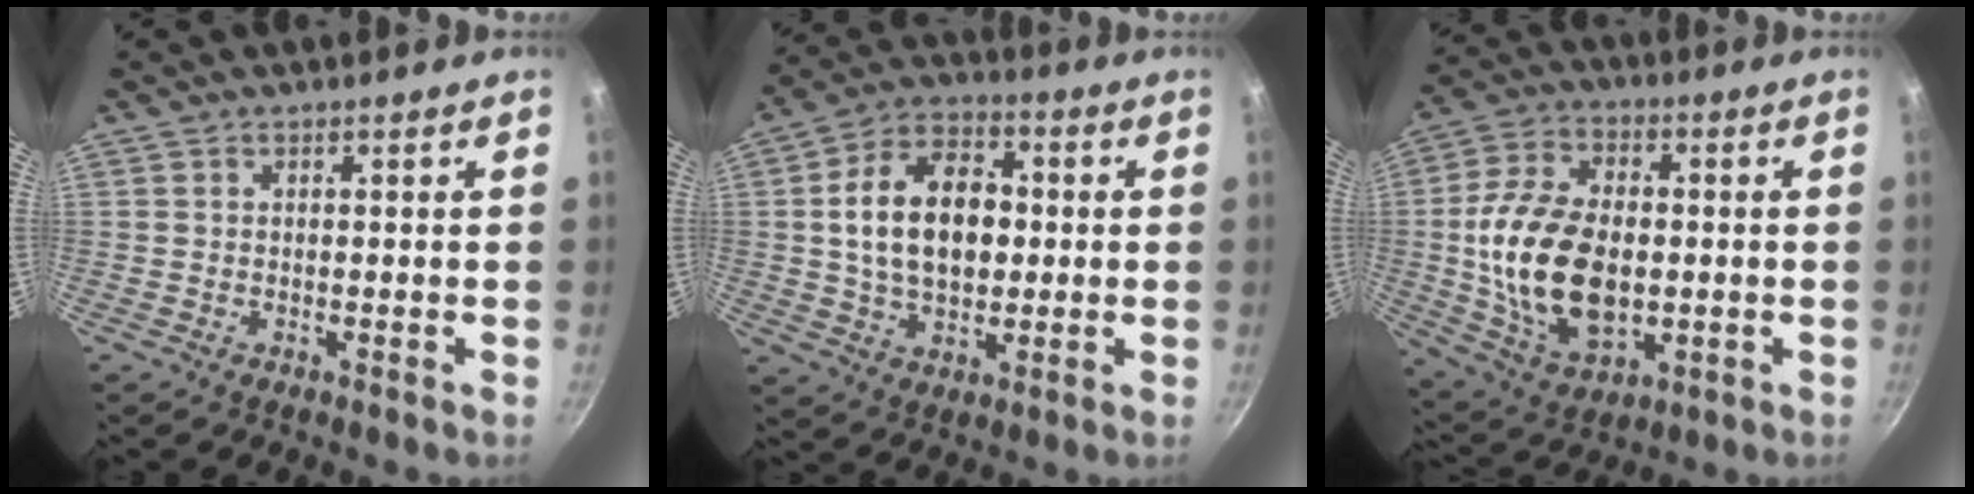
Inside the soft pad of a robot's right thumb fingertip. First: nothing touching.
{"total": 15.8, "force": [1.0, 10.4, 11.8], "torque": [-0.168, 0.020, 0.010]}
{"total": 19.7, "force": [-1.1, 12.4, 15.2], "torque": [-0.272, 0.009, -0.011]}